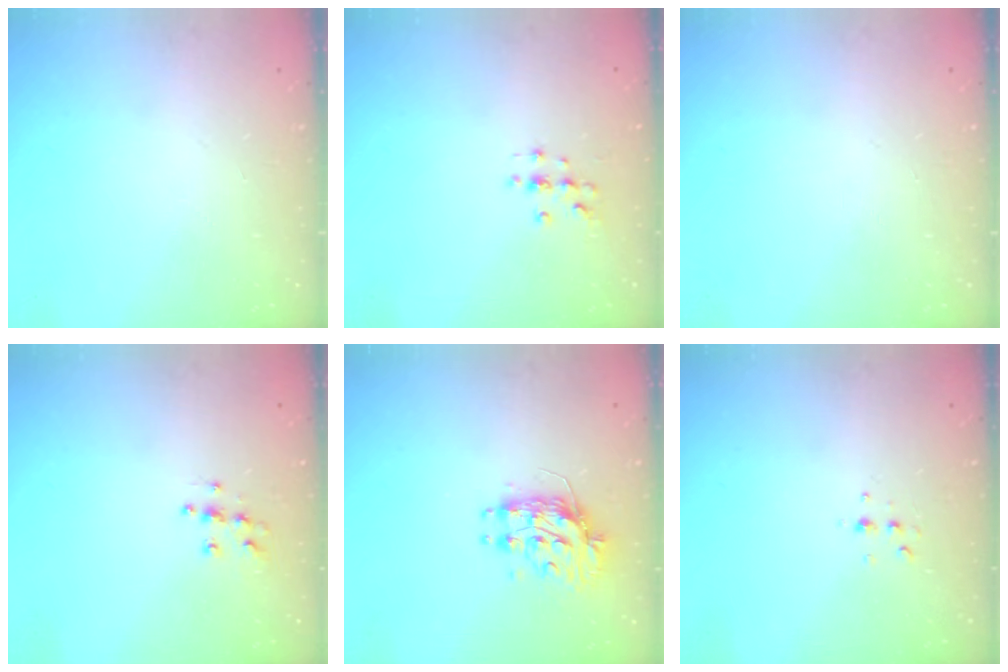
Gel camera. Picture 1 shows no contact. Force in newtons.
{"total": 2.0, "press": 2.0, "slide": 0.2}
{"total": 0.0}
{"total": 6.2, "press": 6.2, "slide": 0.2}
{"total": 9.2, "press": 9.2, "slide": 0.7}
{"total": 4.0, "press": 3.9, "slide": 0.9}